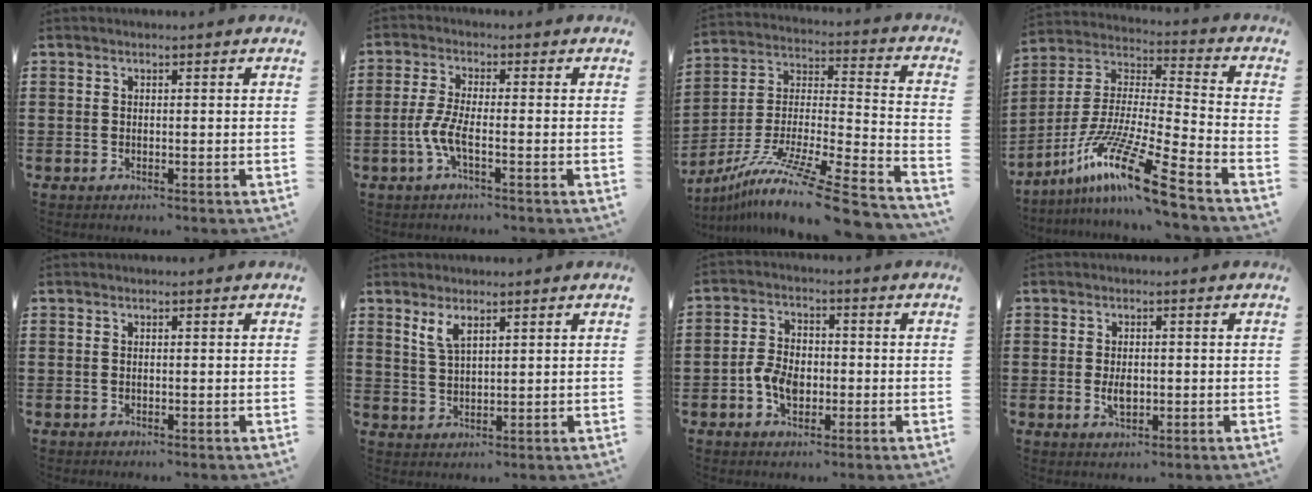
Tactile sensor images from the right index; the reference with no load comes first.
{"total": 4.6, "force": [-1.7, 1.0, 4.2], "torque": [-0.101, -0.008, -0.039]}
{"total": 12.1, "force": [-9.5, 0.2, 7.5], "torque": [-0.136, 0.002, -0.183]}
{"total": 14.8, "force": [-10.9, -0.3, 10.0], "torque": [-0.202, 0.002, -0.212]}
{"total": 0.0}
{"total": 3.4, "force": [2.1, 1.2, 2.3], "torque": [-0.051, 0.004, 0.038]}
{"total": 5.1, "force": [-1.3, 3.3, 3.6], "torque": [-0.081, 0.004, -0.026]}
{"total": 2.8, "force": [-0.2, 1.6, 2.3], "torque": [-0.042, 0.004, -0.003]}